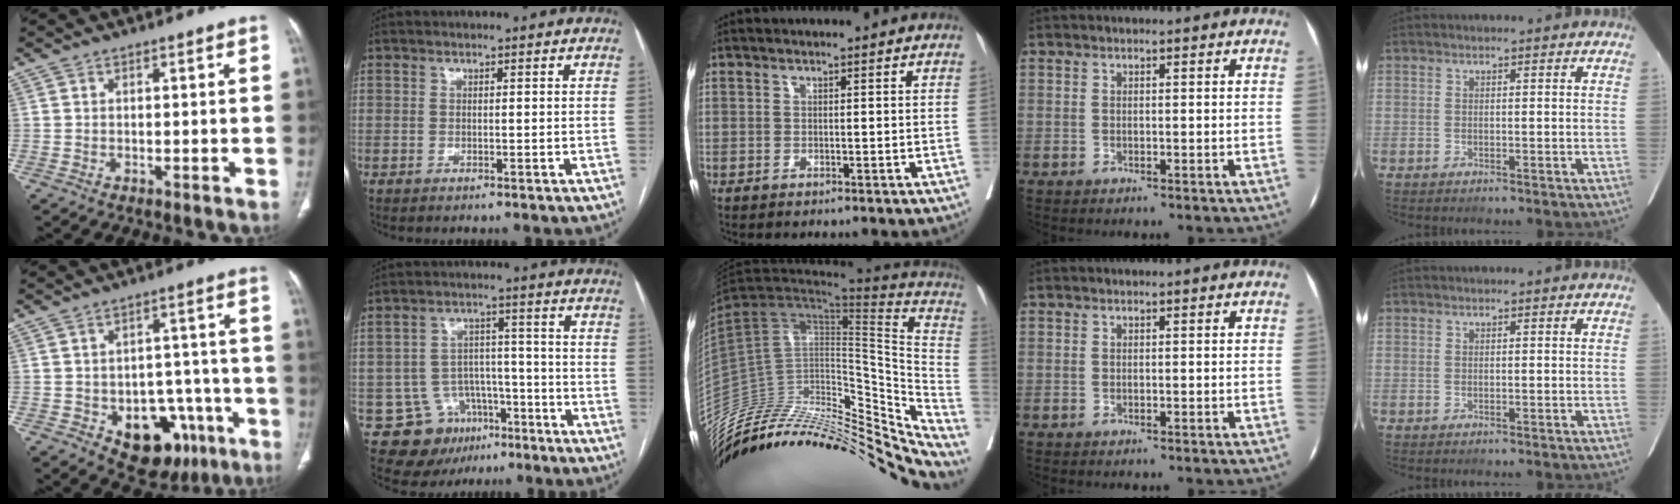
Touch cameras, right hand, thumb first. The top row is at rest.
{"thumb": {"total": 14.8, "force": [-6.4, 9.8, 9.0], "torque": [-0.075, 0.041, -0.074]}, "index": {"total": 10.6, "force": [-5.9, 8.4, 2.6], "torque": [-0.037, 0.037, -0.080]}, "middle": {"total": 38.7, "force": [-31.2, 14.7, 17.4], "torque": [-0.236, -0.002, -0.436]}}